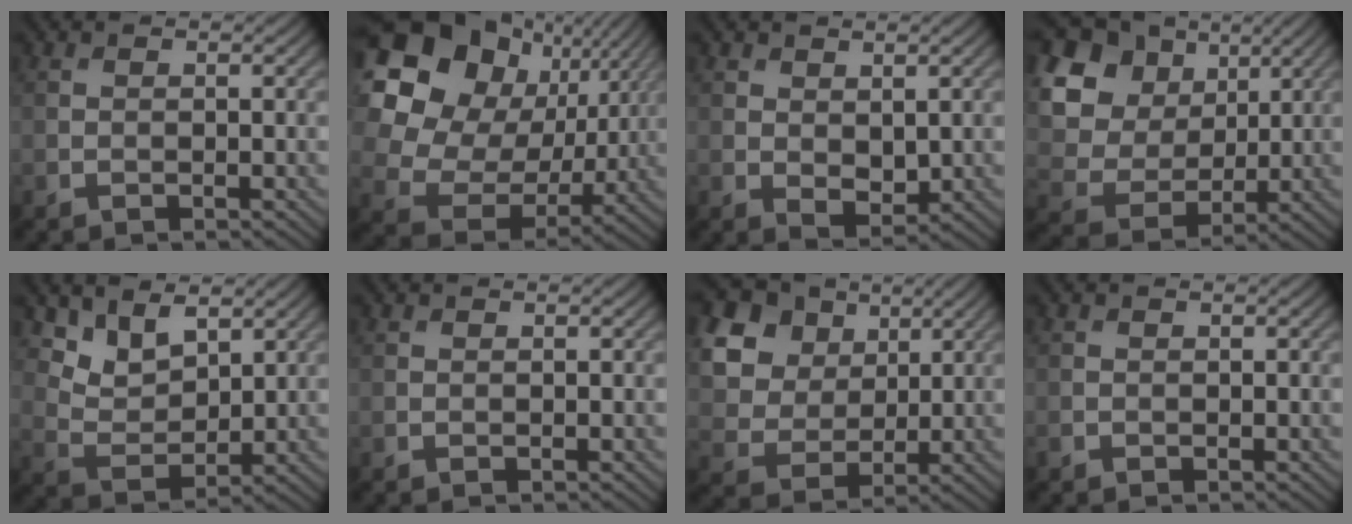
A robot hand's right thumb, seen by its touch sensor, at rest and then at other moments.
{"total": 21.8, "force": [7.6, 16.9, 11.4], "torque": [-0.314, 0.046, 0.156]}
{"total": 2.7, "force": [1.0, 1.8, 1.8], "torque": [-0.035, -0.008, 0.022]}
{"total": 18.1, "force": [6.6, 14.6, 8.4], "torque": [-0.265, 0.036, 0.150]}
{"total": 5.8, "force": [4.3, 2.8, 2.8], "torque": [-0.065, -0.013, 0.080]}
{"total": 0.0}
{"total": 16.2, "force": [7.1, 12.5, 7.5], "torque": [-0.242, 0.029, 0.168]}
{"total": 0.6, "force": [-0.2, 0.6, 0.0], "torque": [-0.001, -0.004, -0.006]}